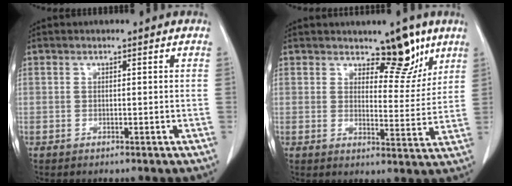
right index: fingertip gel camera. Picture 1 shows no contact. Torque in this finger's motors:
{"motor_torque": [-0.13, 0.40, -0.01, -0.01]}